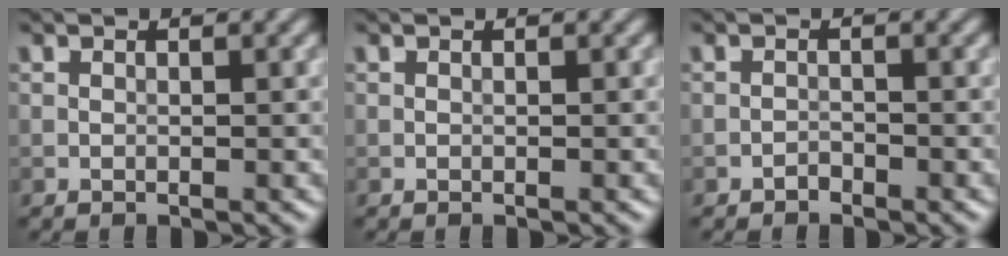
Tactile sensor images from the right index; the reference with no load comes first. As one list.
[{"total": 0.0}, {"total": 0.8, "force": [-0.7, 0.3, 0.1], "torque": [0.001, 0.001, -0.013]}]